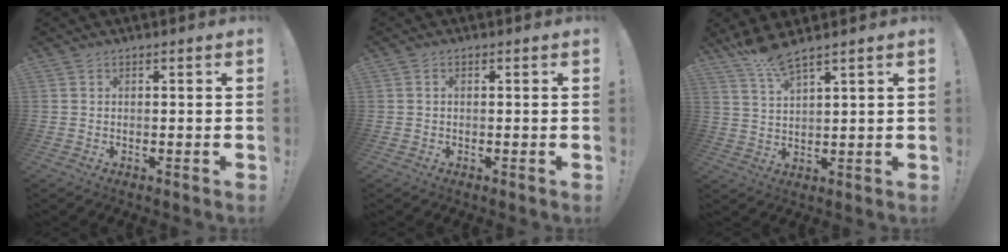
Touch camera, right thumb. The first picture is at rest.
{"total": 0.8, "force": [0.0, 0.4, 0.6], "torque": [-0.019, 0.005, 0.001]}
{"total": 6.8, "force": [5.6, 0.4, 3.9], "torque": [-0.085, -0.026, 0.100]}